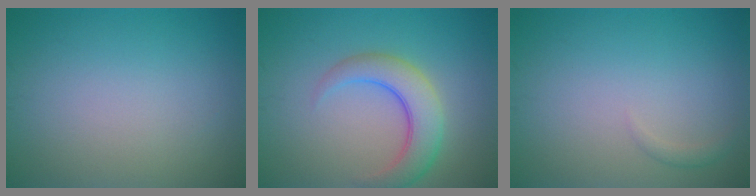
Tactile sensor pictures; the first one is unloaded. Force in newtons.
{"total": 4.8, "press": 4.8, "slide": 0.3}
{"total": 0.8, "press": 0.8, "slide": 0.0}